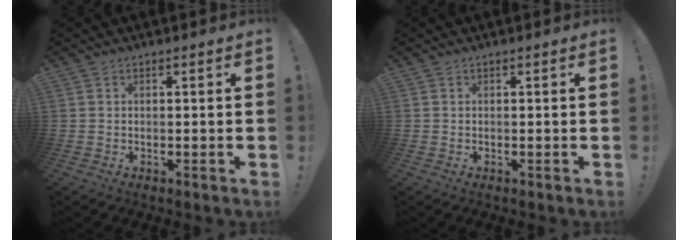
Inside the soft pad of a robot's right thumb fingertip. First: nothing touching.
{"total": 0.0}